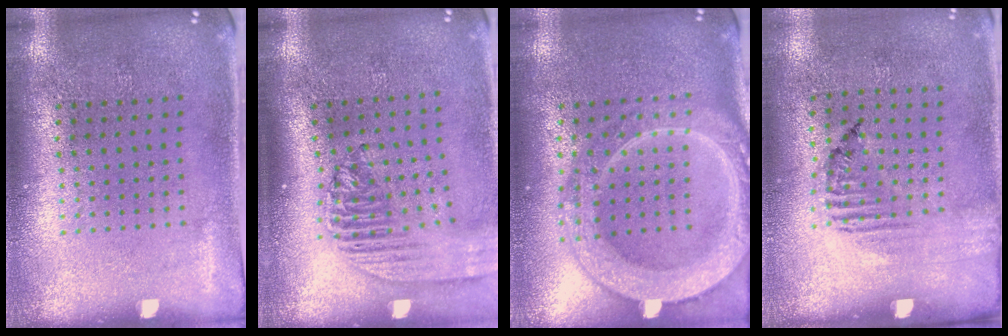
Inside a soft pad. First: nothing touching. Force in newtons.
{"total": 2.2, "press": 1.7, "slide": 1.4}
{"total": 3.8, "press": 3.8, "slide": 0.4}
{"total": 1.6, "press": 1.1, "slide": 1.2}